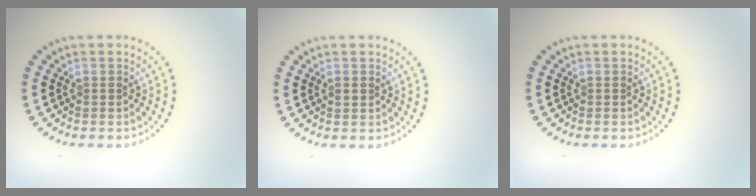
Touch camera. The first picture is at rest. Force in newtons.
{"total": 1.0, "press": 1.0, "slide": 0.1}
{"total": 0.0}